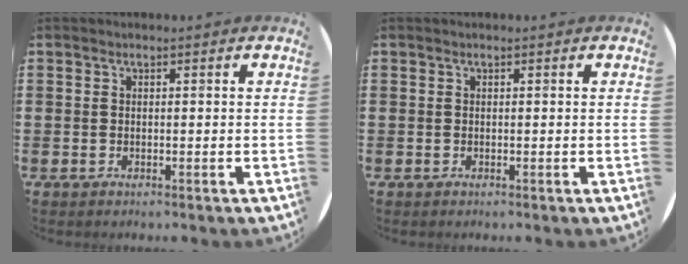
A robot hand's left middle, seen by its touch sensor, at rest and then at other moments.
{"total": 0.0}